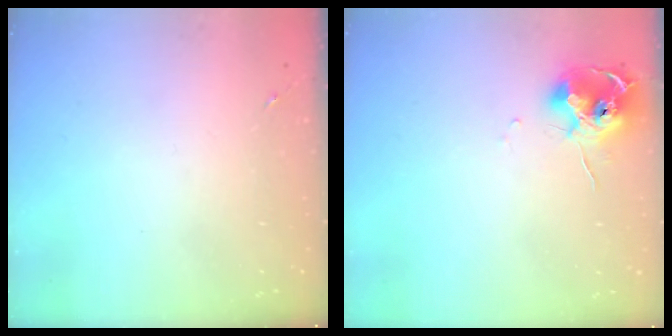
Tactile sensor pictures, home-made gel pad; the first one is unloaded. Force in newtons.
{"total": 10.6, "press": 10.5, "slide": 0.8}